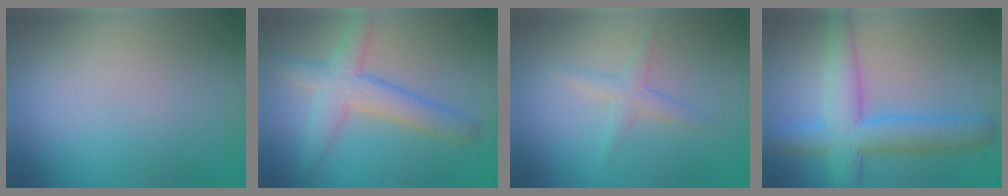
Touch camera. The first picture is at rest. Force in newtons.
{"total": 4.6, "press": 4.6, "slide": 0.1}
{"total": 1.7, "press": 1.6, "slide": 0.1}
{"total": 6.2, "press": 6.2, "slide": 0.2}